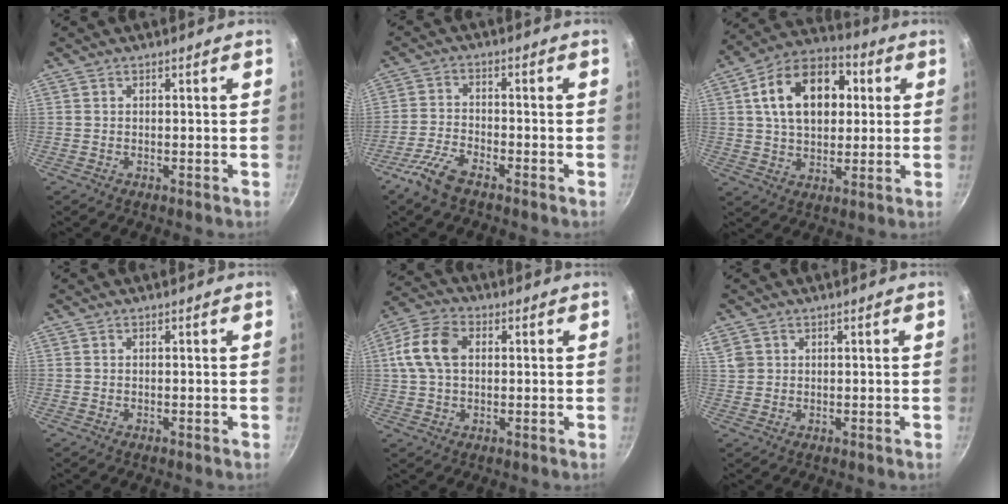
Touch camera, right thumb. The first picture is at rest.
{"total": 5.9, "force": [-4.3, 2.0, 3.6], "torque": [-0.086, 0.025, -0.092]}
{"total": 17.9, "force": [3.9, 11.9, 12.8], "torque": [-0.178, 0.019, 0.051]}
{"total": 0.0}
{"total": 10.0, "force": [1.6, 6.7, 7.2], "torque": [-0.136, 0.019, 0.020]}
{"total": 3.1, "force": [1.5, 2.4, 1.2], "torque": [-0.014, 0.003, 0.033]}